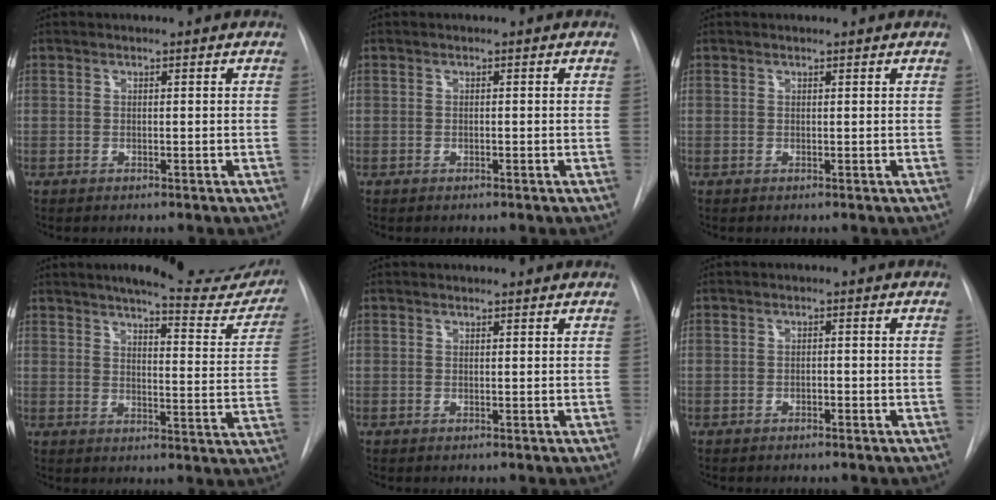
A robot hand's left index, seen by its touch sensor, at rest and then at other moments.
{"total": 0.0}
{"total": 0.8, "force": [0.8, 0.1, 0.1], "torque": [-0.006, 0.009, 0.010]}
{"total": 20.3, "force": [18.0, 3.6, 8.5], "torque": [-0.096, -0.057, 0.204]}
{"total": 2.2, "force": [2.2, 0.4, 0.4], "torque": [-0.011, 0.014, 0.023]}
{"total": 0.7, "force": [-0.5, 0.3, 0.4], "torque": [-0.007, 0.002, -0.010]}